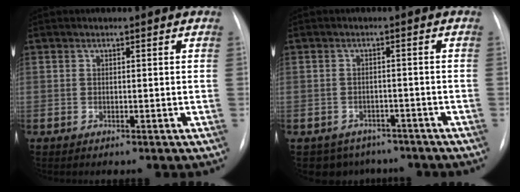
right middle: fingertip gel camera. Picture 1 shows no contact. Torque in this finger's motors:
{"motor_torque": [-0.11, 0.10, -0.03, 0.00]}